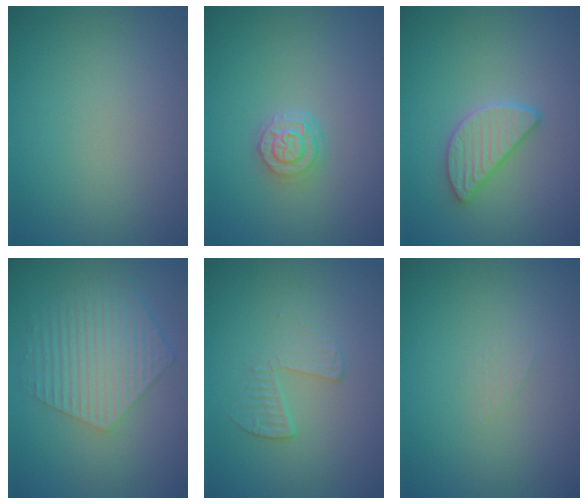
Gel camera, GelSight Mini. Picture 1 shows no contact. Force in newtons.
{"total": 2.6, "press": 2.2, "slide": 1.5}
{"total": 3.2, "press": 3.0, "slide": 1.2}
{"total": 5.8, "press": 4.3, "slide": 3.8}
{"total": 1.9, "press": 0.7, "slide": 1.8}
{"total": 0.7, "press": 0.7, "slide": 0.1}